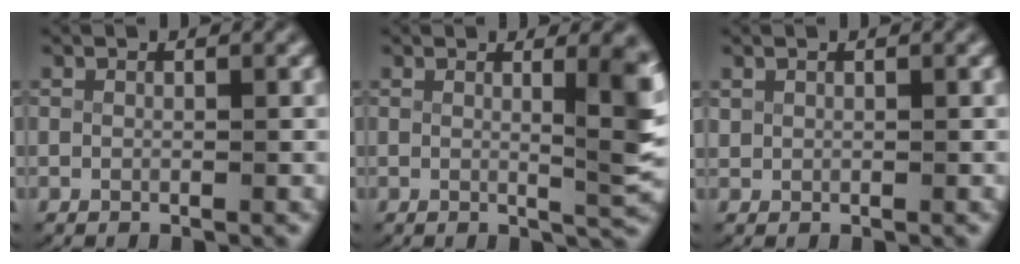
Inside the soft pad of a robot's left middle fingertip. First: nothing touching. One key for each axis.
{"total": 4.7, "fx": 0.7, "fy": 0.8, "fz": 4.6, "tx": -0.049, "ty": -0.012, "tz": 0.013}
{"total": 0.6, "fx": 0.4, "fy": 0.3, "fz": 0.3, "tx": -0.011, "ty": -0.002, "tz": 0.015}